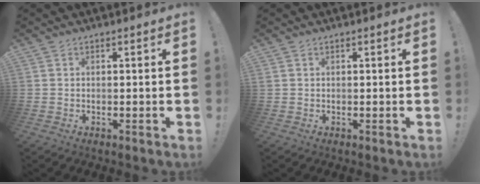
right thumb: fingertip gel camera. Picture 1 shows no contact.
{"total": 0.0}